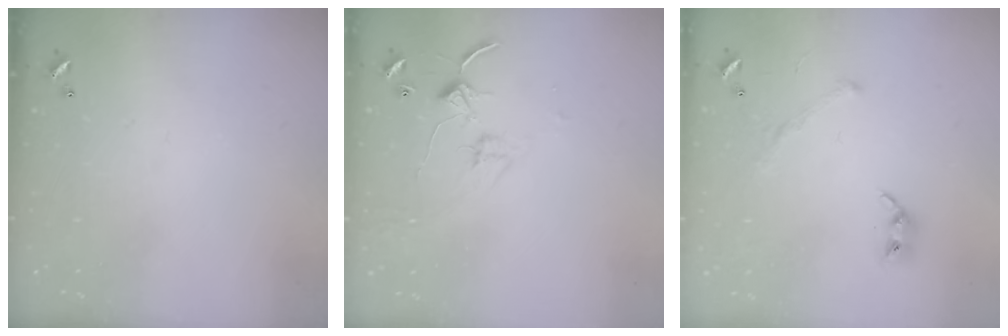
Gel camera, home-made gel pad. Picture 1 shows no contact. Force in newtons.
{"total": 2.8, "press": 2.8, "slide": 0.4}
{"total": 3.6, "press": 3.5, "slide": 0.9}